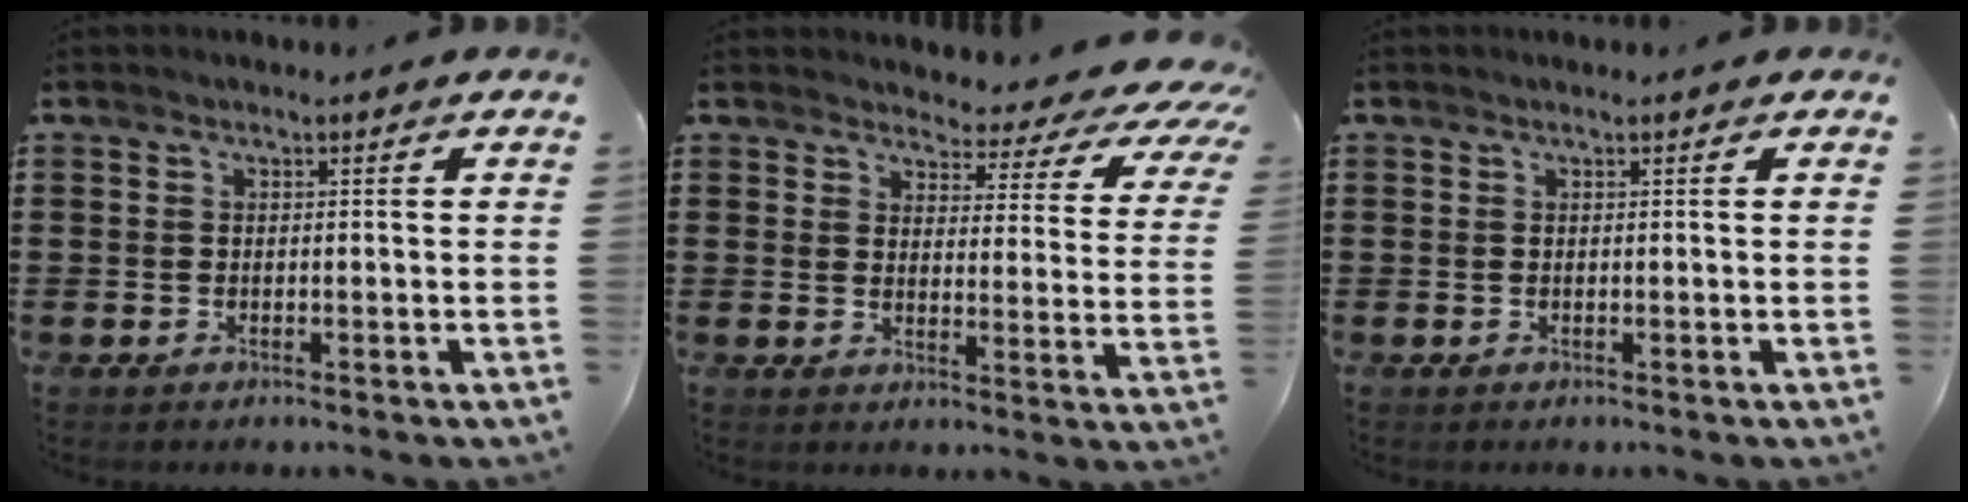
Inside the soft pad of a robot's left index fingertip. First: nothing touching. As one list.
[{"total": 3.6, "force": [3.2, 1.1, 1.2], "torque": [-0.029, -0.031, 0.048]}, {"total": 0.0}]